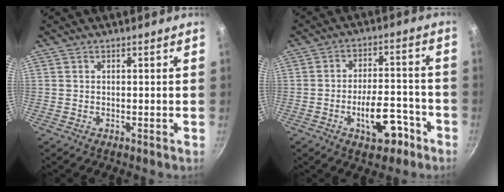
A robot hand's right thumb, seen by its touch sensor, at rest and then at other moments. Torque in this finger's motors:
{"motor_torque": [2.80, 2.21, 1.06, -0.42, 0.30]}